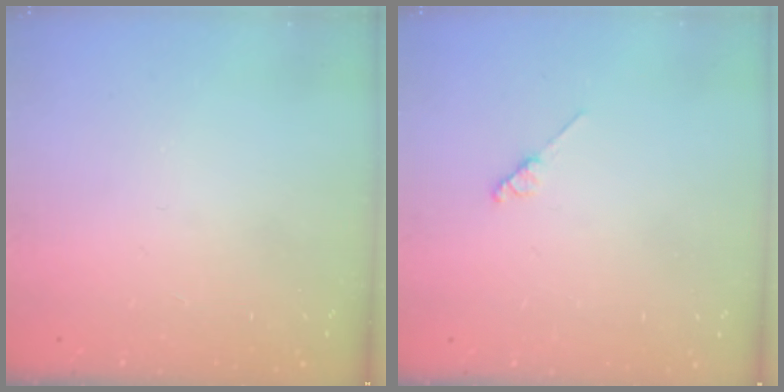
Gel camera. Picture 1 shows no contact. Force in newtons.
{"total": 2.0, "press": 1.9, "slide": 0.3}